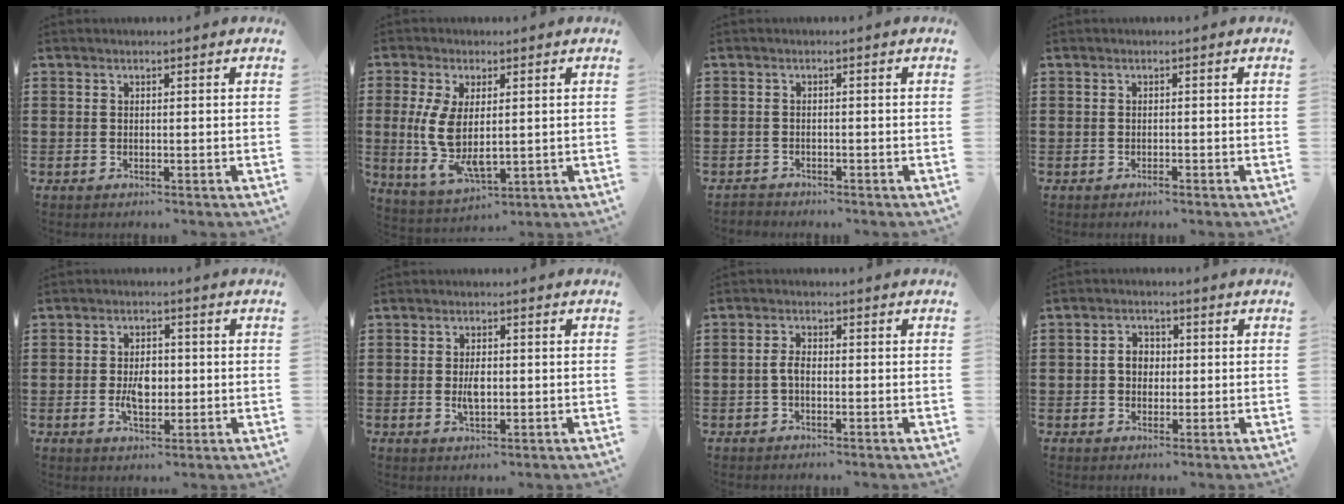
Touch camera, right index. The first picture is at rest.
{"total": 8.6, "force": [0.4, 4.0, 7.7], "torque": [-0.175, -0.008, 0.007]}
{"total": 1.1, "force": [-1.1, 0.2, -0.1], "torque": [-0.003, 0.001, -0.023]}
{"total": 0.6, "force": [-0.5, 0.0, 0.2], "torque": [-0.006, -0.003, -0.010]}
{"total": 4.6, "force": [-0.5, 2.8, 3.6], "torque": [-0.069, 0.001, -0.014]}
{"total": 3.0, "force": [-0.2, 1.5, 2.7], "torque": [-0.050, 0.003, -0.004]}
{"total": 2.2, "force": [-0.6, 0.9, 1.9], "torque": [-0.052, -0.003, -0.015]}
{"total": 2.9, "force": [-0.1, 2.3, 1.8], "torque": [-0.040, 0.009, -0.004]}